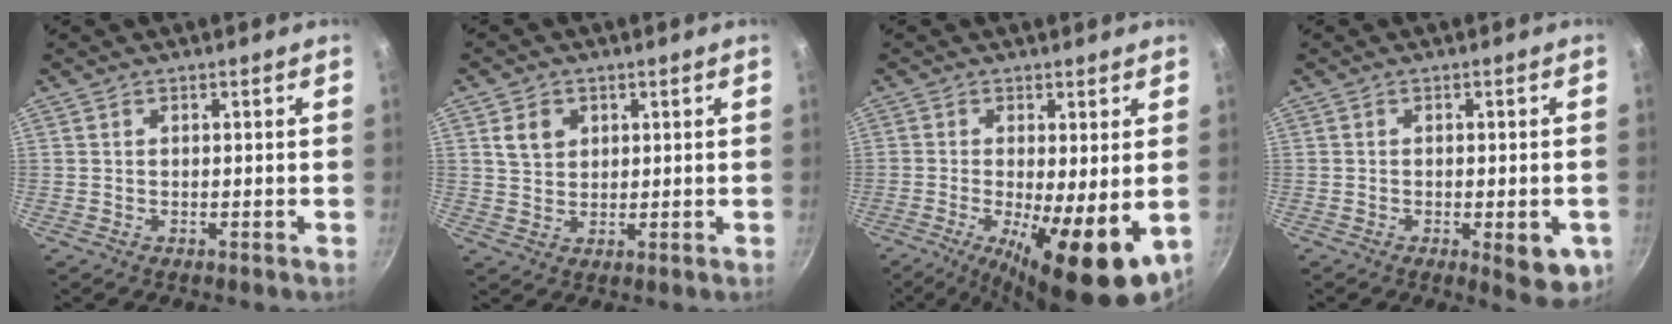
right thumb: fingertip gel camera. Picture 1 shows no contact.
{"total": 4.6, "force": [1.8, 3.6, 2.1], "torque": [-0.019, -0.008, 0.035]}
{"total": 16.3, "force": [-4.5, 5.1, 14.7], "torque": [-0.194, -0.026, -0.050]}
{"total": 7.0, "force": [-2.4, 2.6, 6.0], "torque": [-0.061, 0.000, -0.024]}